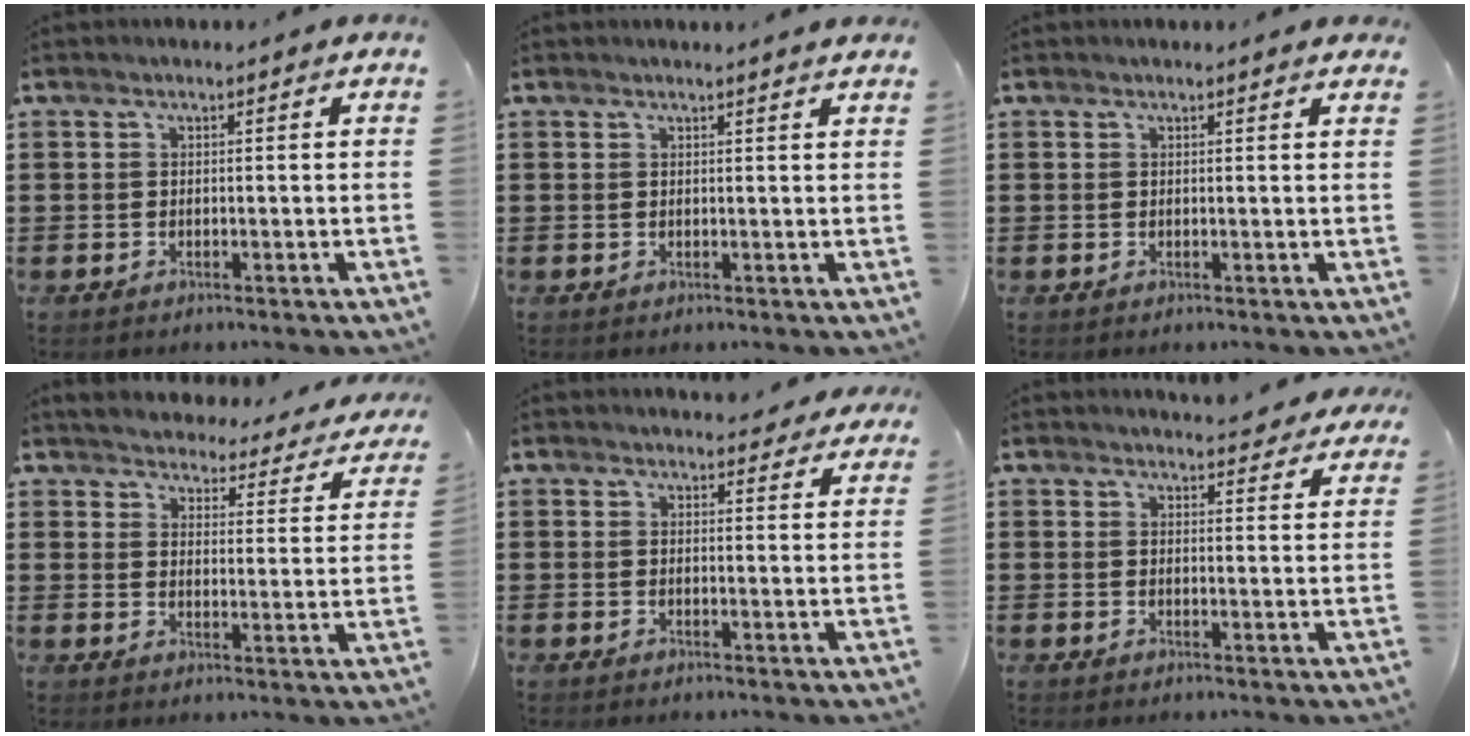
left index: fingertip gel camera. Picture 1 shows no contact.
{"total": 1.2, "force": [1.1, -0.2, 0.4], "torque": [-0.009, -0.002, 0.022]}
{"total": 0.8, "force": [0.7, 0.0, 0.5], "torque": [-0.004, -0.004, 0.012]}
{"total": 3.5, "force": [3.5, -0.1, -0.2], "torque": [-0.022, -0.035, 0.054]}
{"total": 3.2, "force": [3.0, 0.7, 0.7], "torque": [-0.014, -0.008, 0.055]}
{"total": 3.9, "force": [3.8, 0.4, 0.7], "torque": [-0.017, -0.015, 0.069]}